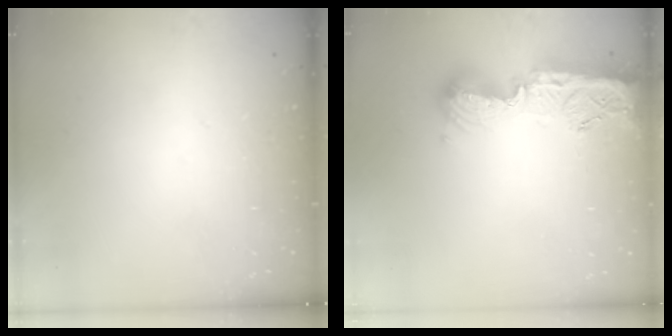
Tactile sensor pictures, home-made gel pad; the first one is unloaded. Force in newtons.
{"total": 14.6, "press": 14.5, "slide": 1.4}